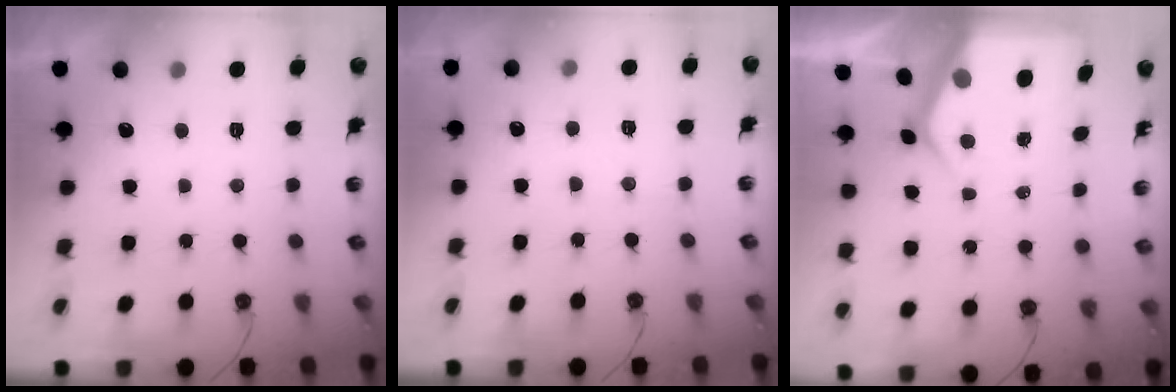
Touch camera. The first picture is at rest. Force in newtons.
{"total": 6.0, "press": 5.9, "slide": 0.9}
{"total": 7.1, "press": 7.0, "slide": 0.8}